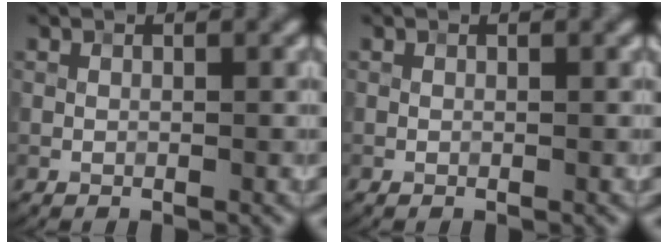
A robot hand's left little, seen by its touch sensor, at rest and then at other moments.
{"total": 0.0}